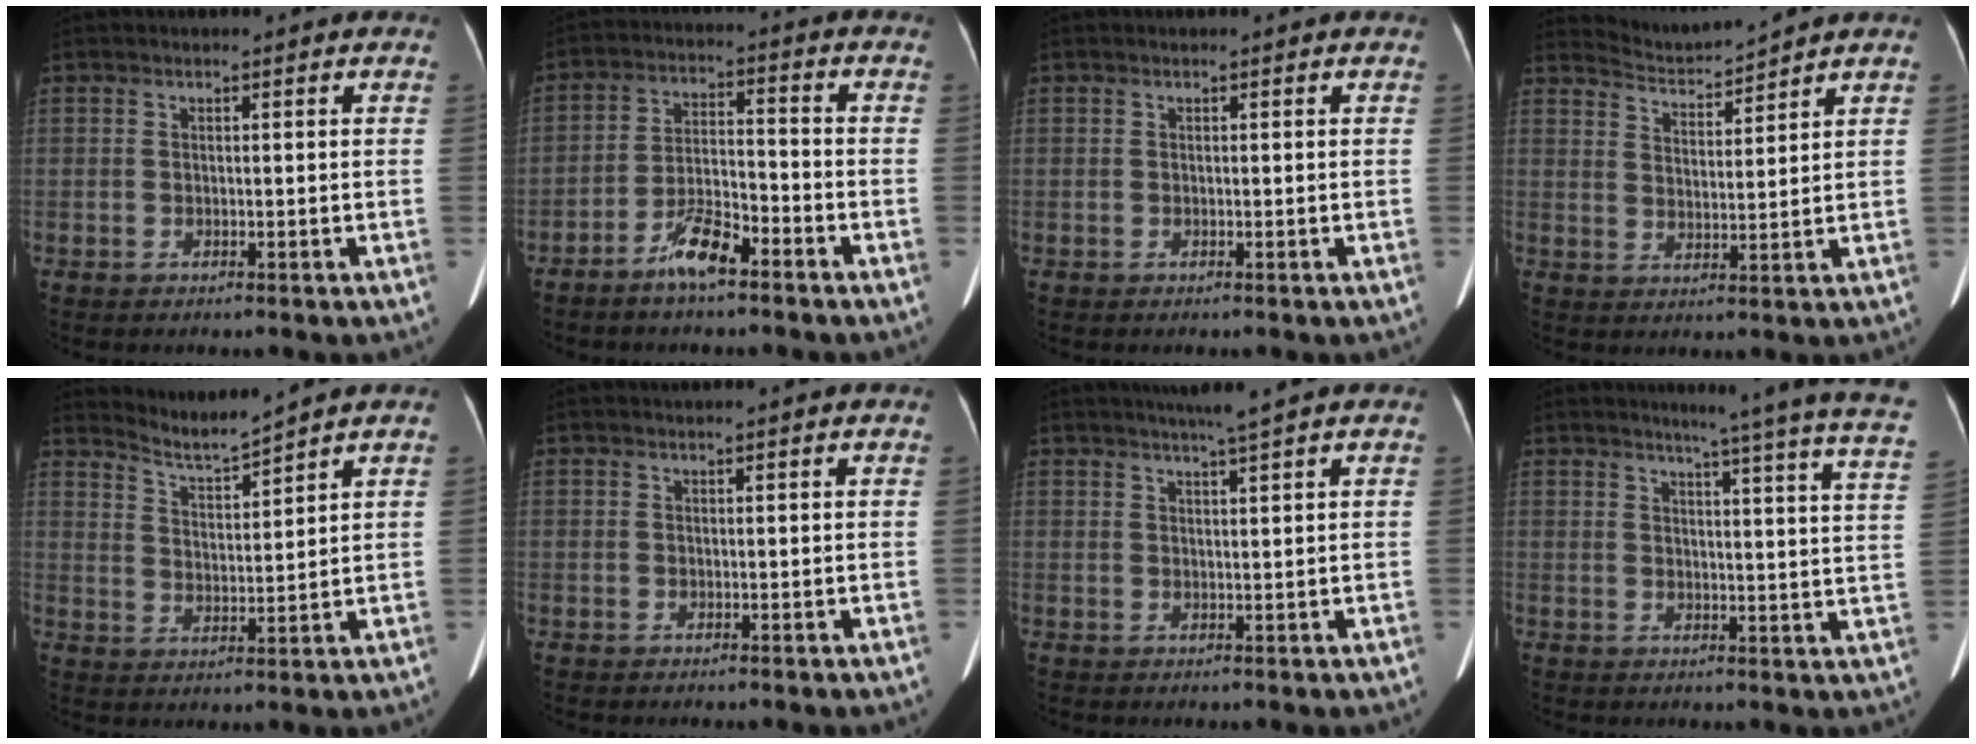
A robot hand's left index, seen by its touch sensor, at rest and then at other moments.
{"total": 6.6, "force": [-4.8, 1.3, 4.4], "torque": [-0.090, 0.001, -0.090]}
{"total": 0.0}
{"total": 4.9, "force": [4.8, -1.0, -0.7], "torque": [0.001, -0.003, 0.097]}
{"total": 5.0, "force": [4.8, -1.5, 0.0], "torque": [-0.011, -0.014, 0.099]}
{"total": 1.5, "force": [1.4, -0.3, 0.7], "torque": [-0.011, 0.022, 0.024]}
{"total": 4.0, "force": [3.1, -1.1, 2.2], "torque": [-0.034, 0.004, 0.053]}
{"total": 19.2, "force": [16.7, -1.4, 9.5], "torque": [-0.123, -0.067, 0.183]}